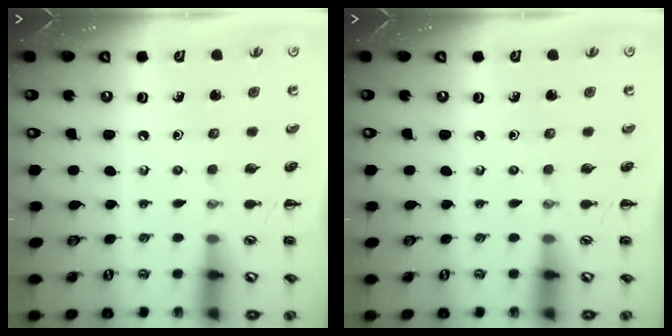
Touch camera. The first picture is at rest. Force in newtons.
{"total": 0.0}